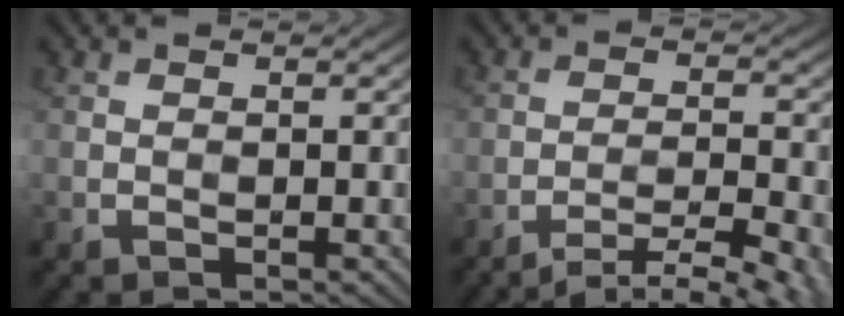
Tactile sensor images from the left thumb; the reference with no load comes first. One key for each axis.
{"total": 9.5, "fx": -7.5, "fy": 2.0, "fz": 5.5, "tx": -0.093, "ty": -0.003, "tz": -0.101}